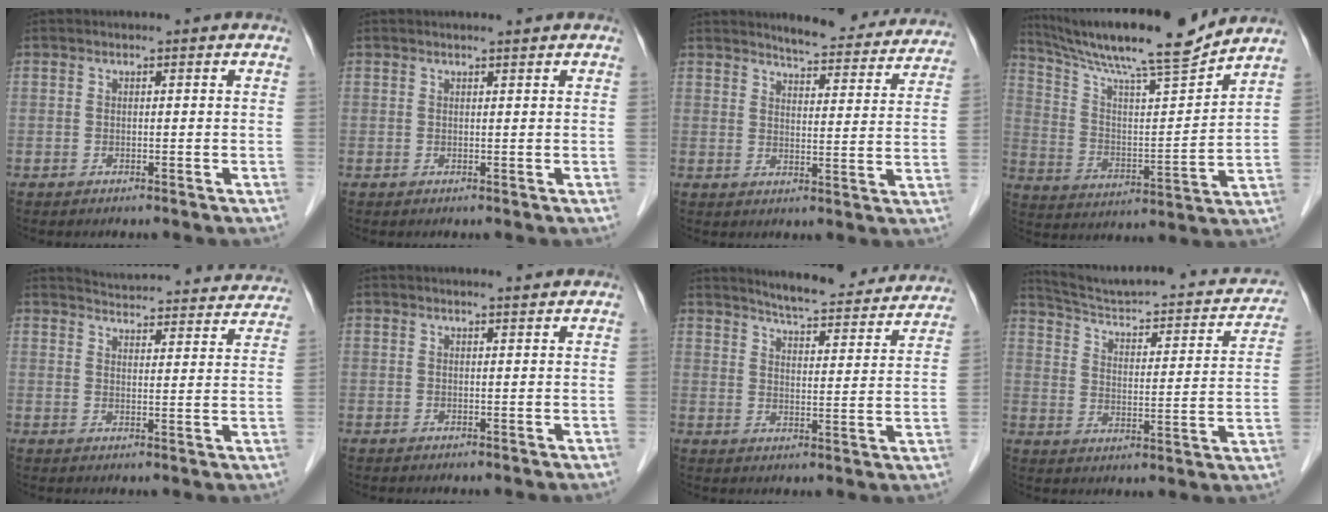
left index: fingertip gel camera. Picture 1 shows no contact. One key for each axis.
{"total": 1.2, "fx": 1.1, "fy": -0.2, "fz": 0.4, "tx": -0.009, "ty": 0.002, "tz": 0.021}
{"total": 14.2, "fx": 13.4, "fy": 2.5, "fz": 3.9, "tx": -0.032, "ty": -0.024, "tz": 0.149}
{"total": 18.1, "fx": 16.0, "fy": -0.3, "fz": 8.4, "tx": -0.152, "ty": -0.004, "tz": 0.263}
{"total": 21.3, "fx": 20.5, "fy": 3.6, "fz": 4.7, "tx": -0.062, "ty": -0.029, "tz": 0.242}
{"total": 1.7, "fx": 1.6, "fy": -0.1, "fz": 0.5, "tx": -0.010, "ty": 0.001, "tz": 0.025}
{"total": 17.6, "fx": 16.4, "fy": 2.5, "fz": 5.7, "tx": -0.072, "ty": -0.025, "tz": 0.203}
{"total": 22.8, "fx": 20.2, "fy": 4.4, "fz": 9.7, "tx": -0.131, "ty": -0.009, "tz": 0.264}